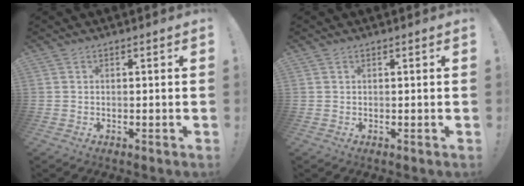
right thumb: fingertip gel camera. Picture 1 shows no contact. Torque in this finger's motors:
{"motor_torque": [0.07, -0.01, 0.02, 0.27, 0.07]}